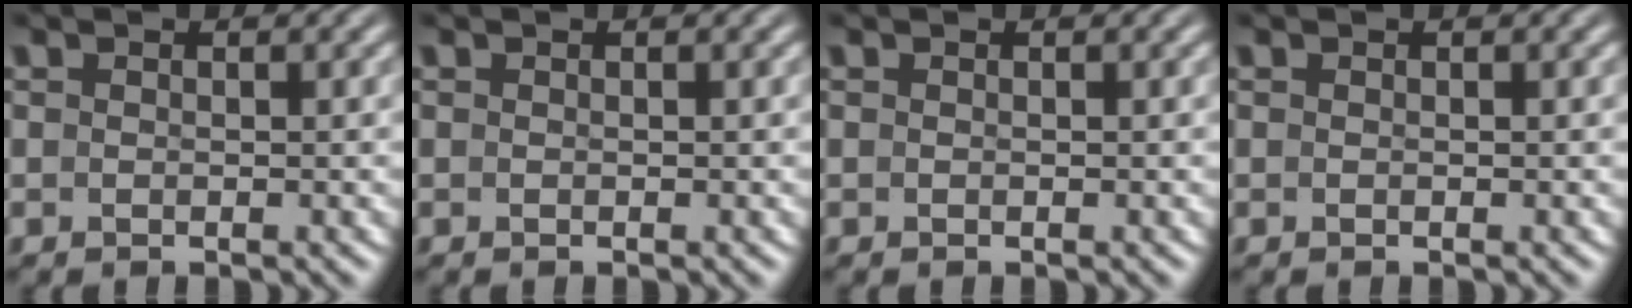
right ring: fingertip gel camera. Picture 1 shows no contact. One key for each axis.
{"total": 0.0}
{"total": 0.0}
{"total": 0.0}